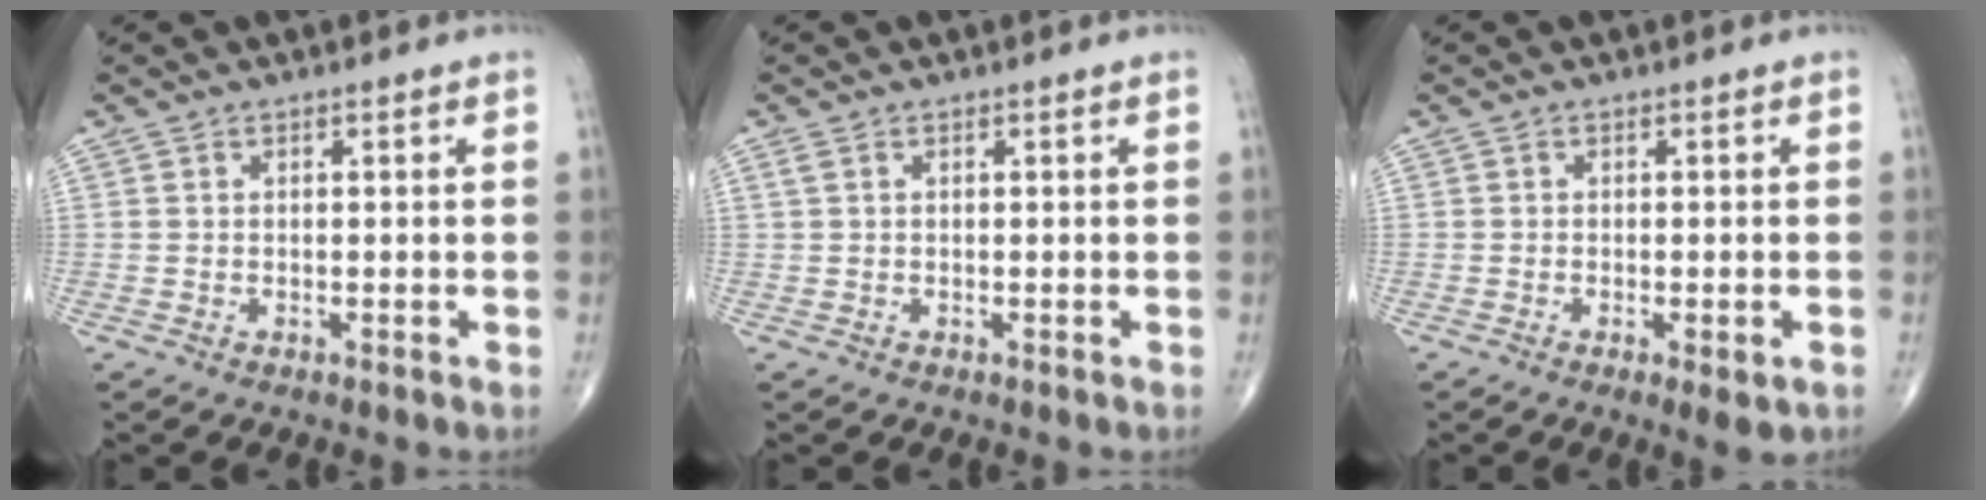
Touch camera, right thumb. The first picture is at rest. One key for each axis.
{"total": 0.9, "fx": 0.4, "fy": 0.5, "fz": 0.6, "tx": -0.020, "ty": 0.012, "tz": 0.012}
{"total": 3.4, "fx": -1.4, "fy": 0.9, "fz": 2.9, "tx": -0.039, "ty": -0.005, "tz": -0.015}